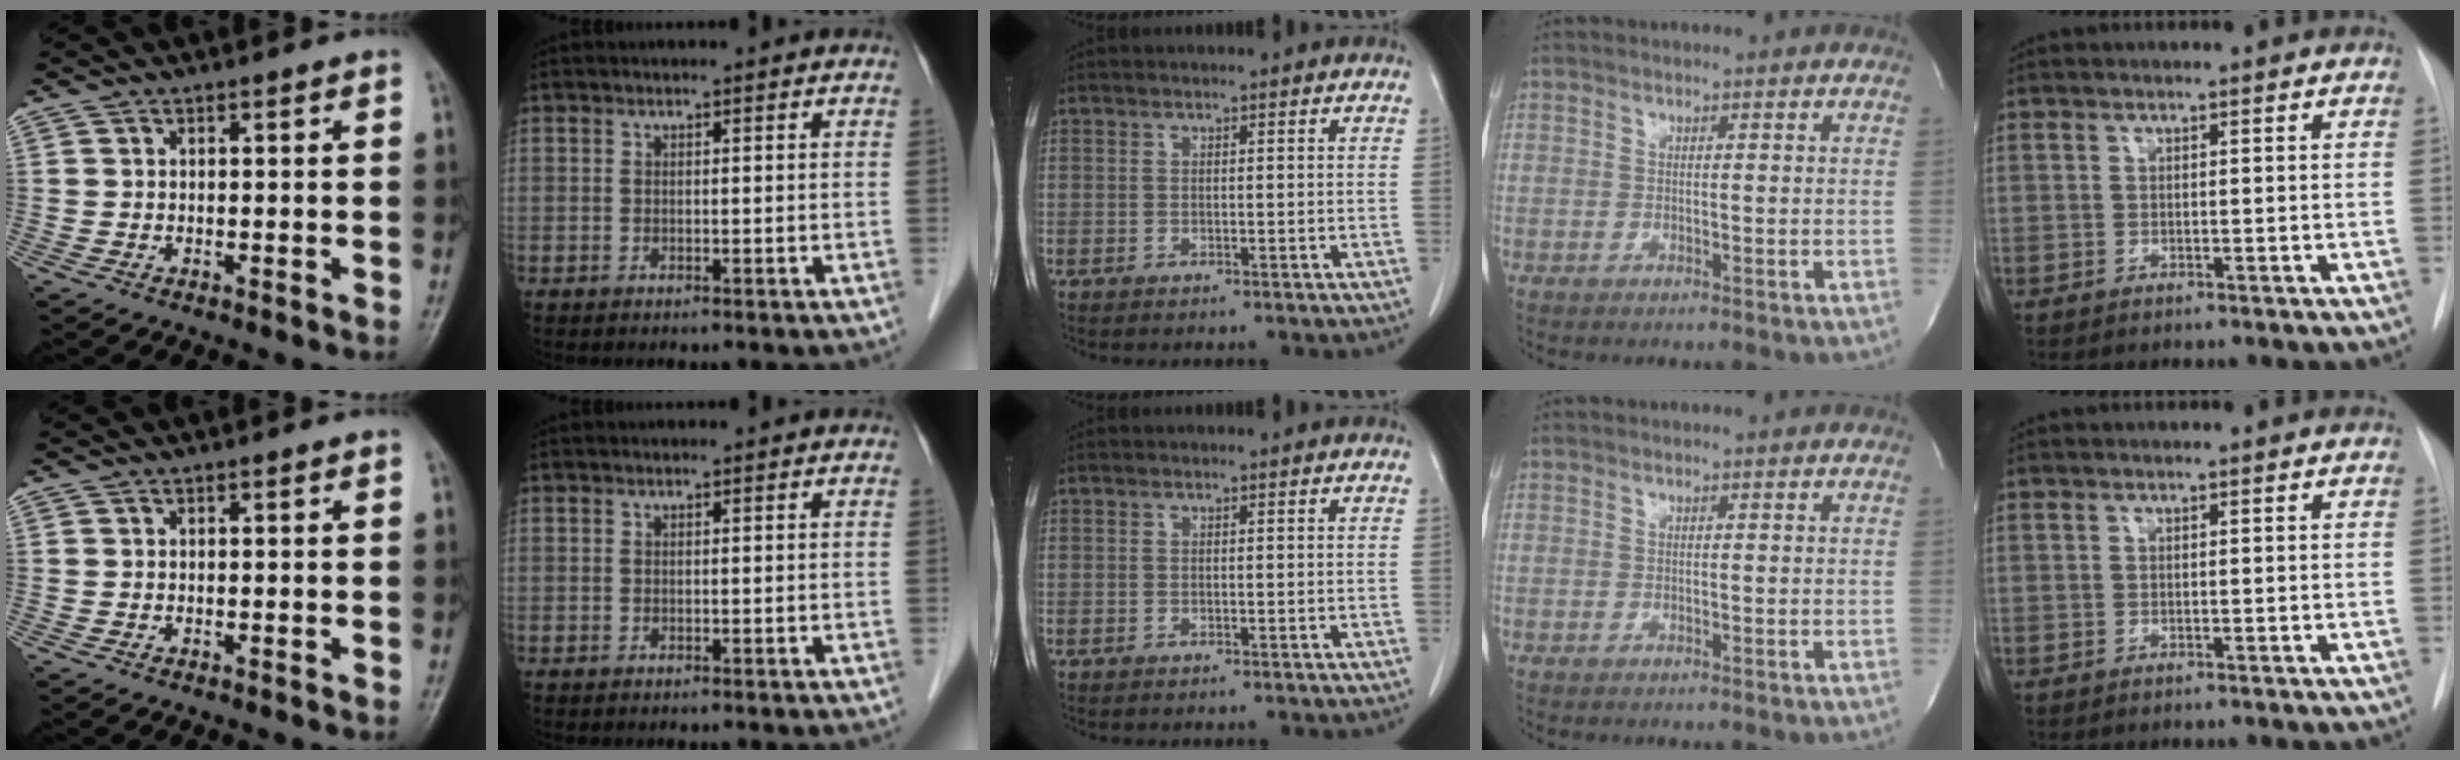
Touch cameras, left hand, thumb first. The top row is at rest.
{}